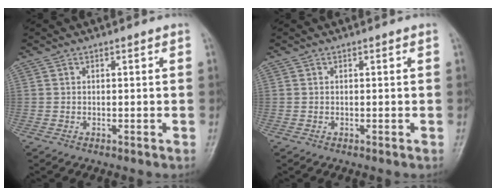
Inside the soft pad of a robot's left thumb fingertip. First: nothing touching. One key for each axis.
{"total": 0.0}